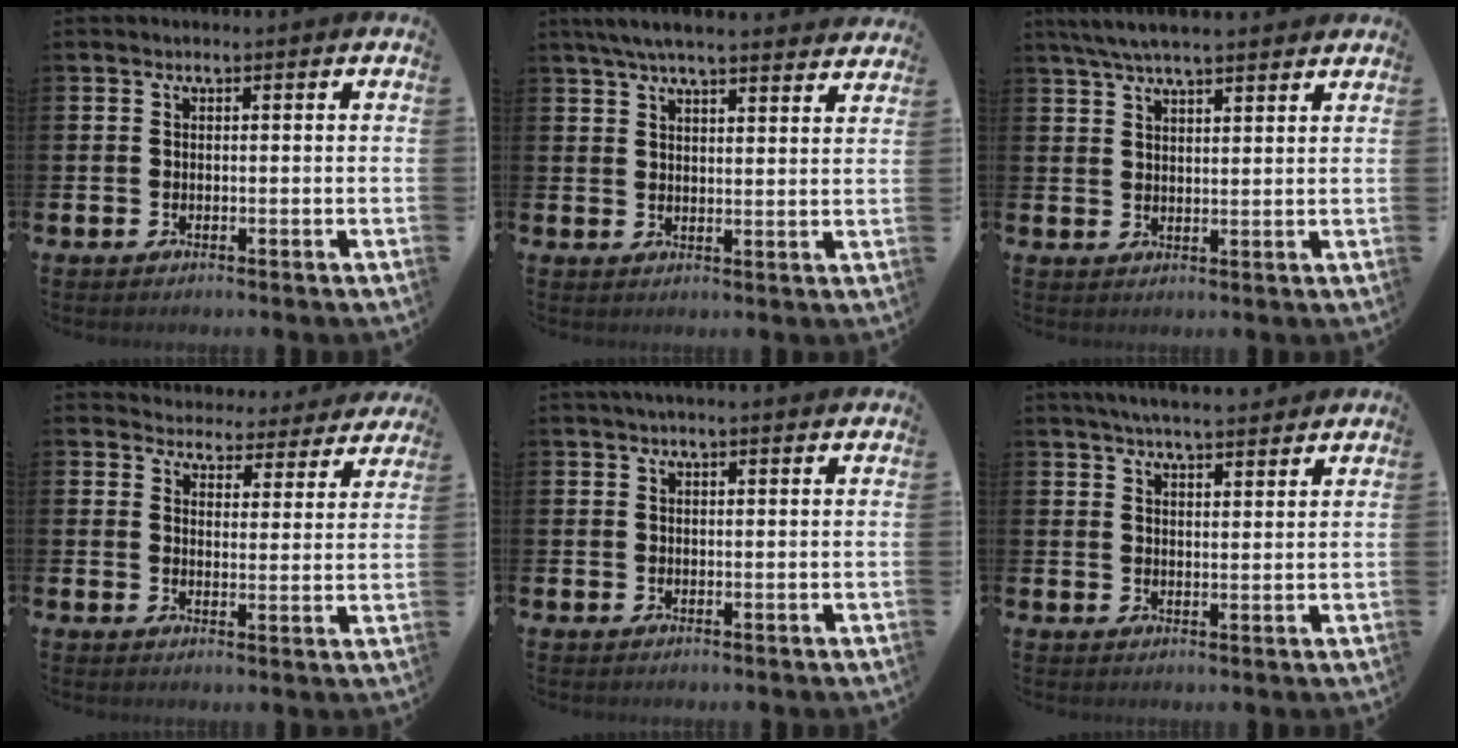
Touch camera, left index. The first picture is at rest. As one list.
[{"total": 6.0, "force": [5.6, 0.6, 2.0], "torque": [-0.048, -0.019, 0.103]}, {"total": 5.6, "force": [5.1, 0.9, 2.2], "torque": [-0.052, -0.011, 0.093]}, {"total": 4.2, "force": [4.1, 1.1, 0.0], "torque": [-0.015, -0.036, 0.068]}, {"total": 1.6, "force": [1.5, 0.0, 0.8], "torque": [-0.011, 0.000, 0.025]}, {"total": 5.0, "force": [4.9, 0.3, 1.3], "torque": [-0.022, -0.021, 0.086]}]